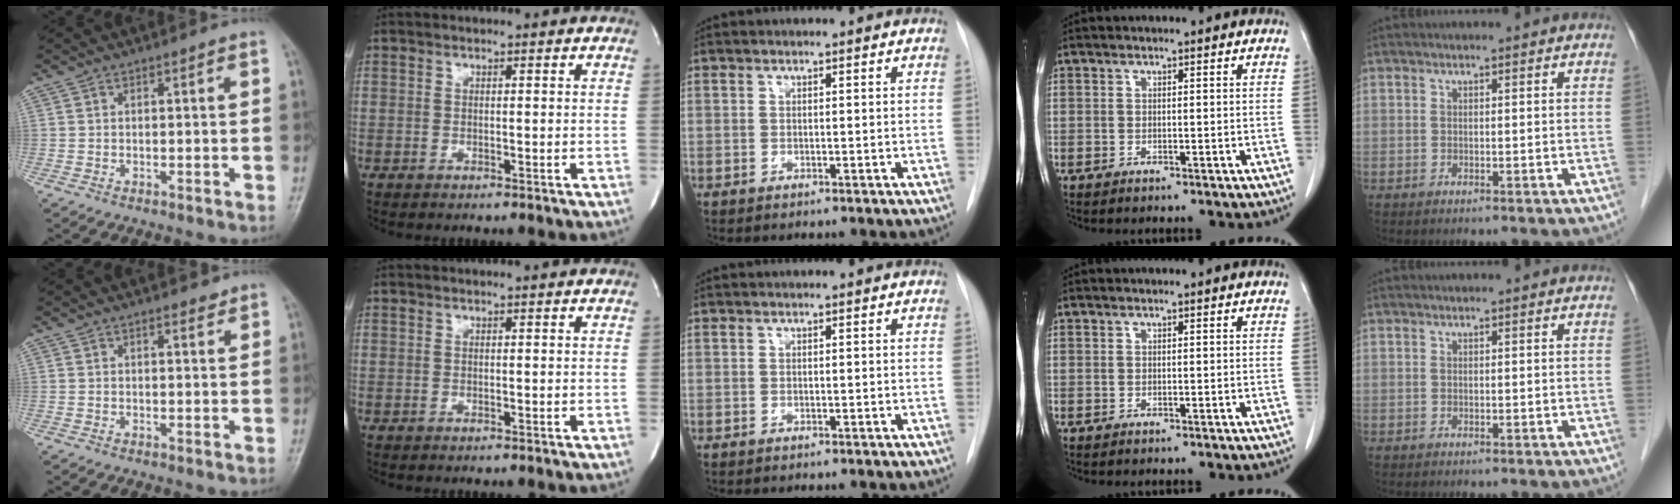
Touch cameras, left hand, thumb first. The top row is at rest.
{"thumb": {"total": 1.2, "force": [1.0, 0.4, 0.4], "torque": [-0.003, -0.008, 0.013]}, "index": {"total": 0.6, "force": [0.6, 0.0, 0.1], "torque": [-0.004, 0.000, 0.007]}}